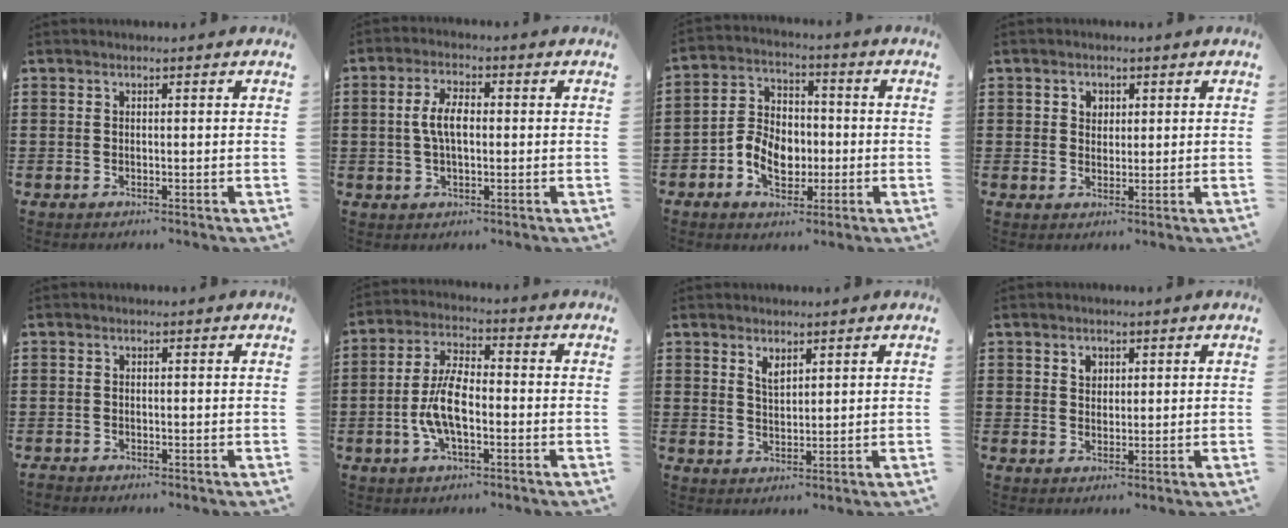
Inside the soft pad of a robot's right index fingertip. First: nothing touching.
{"total": 5.2, "force": [0.1, 2.2, 4.7], "torque": [-0.106, -0.001, -0.003]}
{"total": 7.4, "force": [-2.0, 5.6, 4.4], "torque": [-0.095, 0.007, -0.041]}
{"total": 1.9, "force": [0.7, 1.6, 0.7], "torque": [-0.022, 0.008, 0.012]}
{"total": 0.7, "force": [-0.7, 0.1, 0.0], "torque": [-0.002, -0.001, -0.014]}
{"total": 7.6, "force": [-1.8, 3.2, 6.6], "torque": [-0.153, -0.003, -0.042]}
{"total": 2.2, "force": [1.7, 0.8, 1.2], "torque": [-0.028, 0.000, 0.032]}
{"total": 1.8, "force": [1.0, 1.3, 0.8], "torque": [-0.019, 0.003, 0.021]}